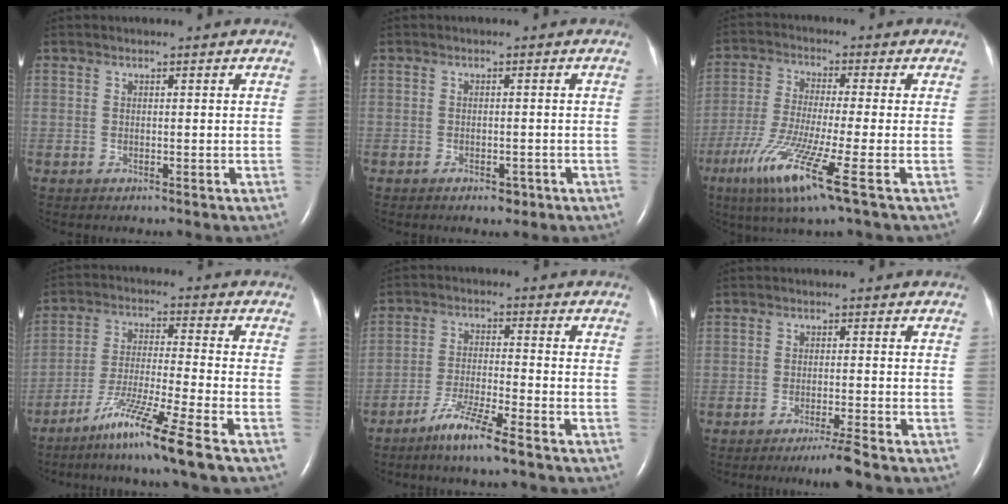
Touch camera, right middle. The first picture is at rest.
{"total": 1.9, "force": [-1.2, 1.0, 1.1], "torque": [-0.016, 0.002, -0.011]}
{"total": 11.5, "force": [-5.5, -0.4, 10.2], "torque": [-0.209, -0.035, -0.103]}
{"total": 10.9, "force": [-7.4, -1.8, 7.7], "torque": [-0.149, -0.043, -0.139]}
{"total": 6.8, "force": [-5.0, -0.3, 4.7], "torque": [-0.096, -0.017, -0.100]}
{"total": 3.6, "force": [-2.8, -1.1, 2.0], "torque": [-0.039, -0.009, -0.053]}